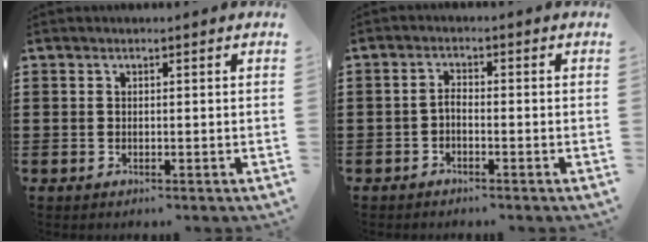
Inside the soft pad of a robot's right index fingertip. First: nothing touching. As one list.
[{"total": 1.5, "force": [-1.1, 0.4, 0.9], "torque": [-0.020, 0.002, -0.023]}]